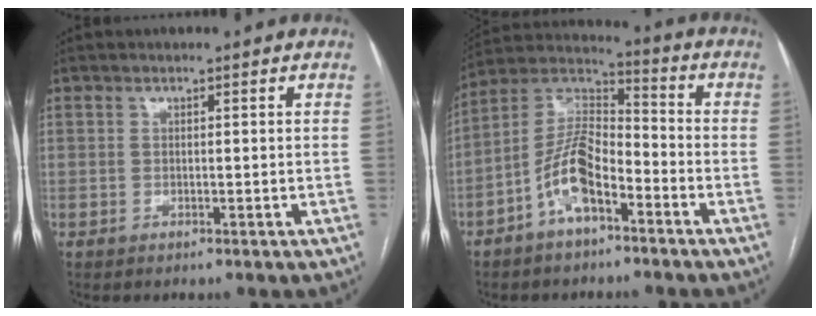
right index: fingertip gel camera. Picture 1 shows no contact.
{"total": 10.8, "force": [-5.2, 4.2, 8.5], "torque": [-0.182, 0.024, -0.098]}